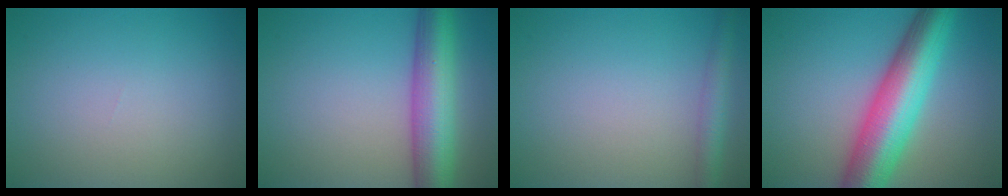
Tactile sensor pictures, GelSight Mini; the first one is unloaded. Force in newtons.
{"total": 7.9, "press": 7.9, "slide": 0.2}
{"total": 2.6, "press": 2.6, "slide": 0.0}
{"total": 10.2, "press": 10.2, "slide": 0.4}